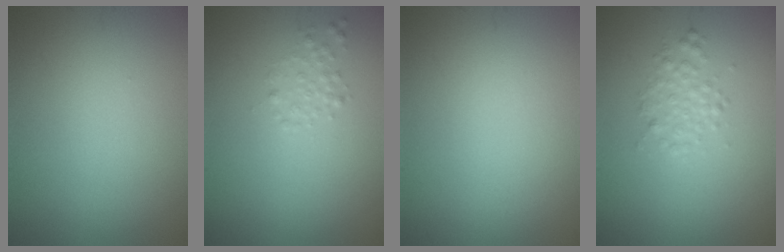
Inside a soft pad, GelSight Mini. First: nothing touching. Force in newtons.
{"total": 1.2, "press": 1.2, "slide": 0.0}
{"total": 0.0}
{"total": 1.9, "press": 1.9, "slide": 0.0}